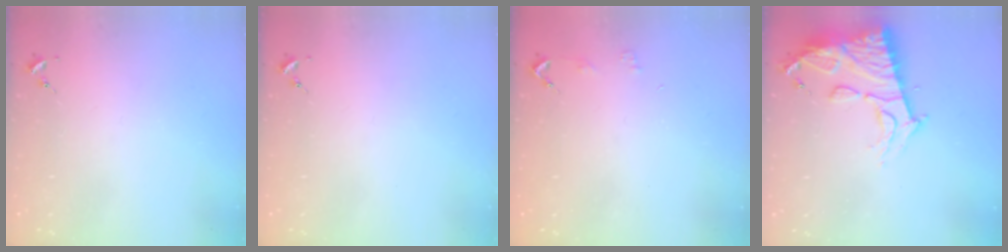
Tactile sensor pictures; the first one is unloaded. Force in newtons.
{"total": 0.0}
{"total": 2.9, "press": 2.9, "slide": 0.2}
{"total": 14.6, "press": 14.6, "slide": 1.3}